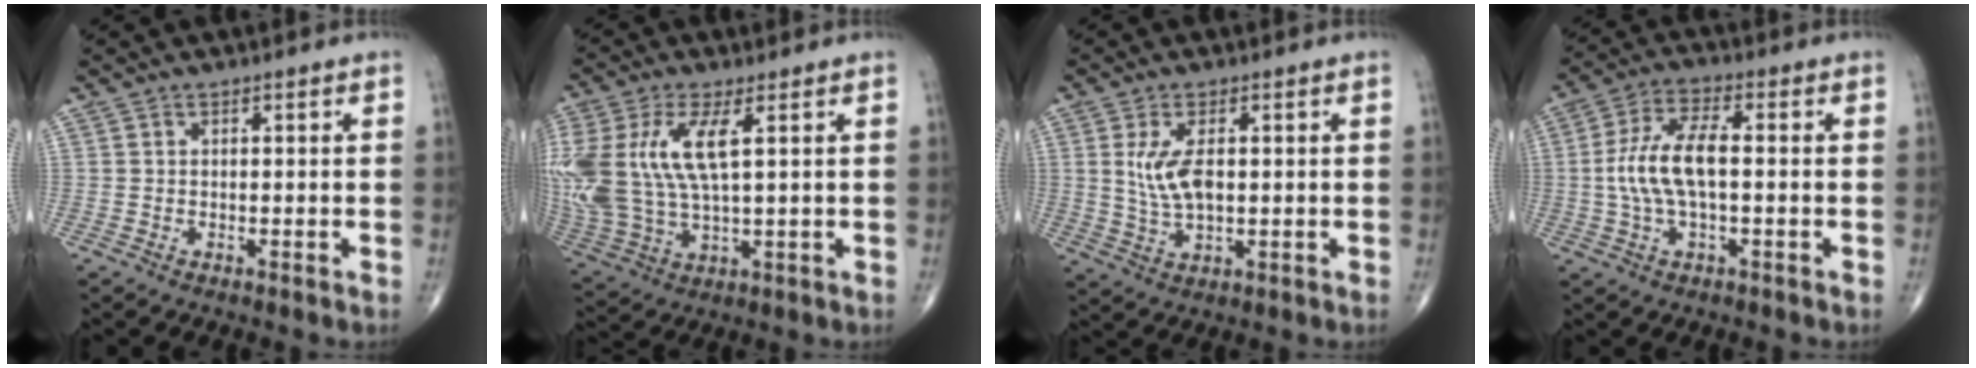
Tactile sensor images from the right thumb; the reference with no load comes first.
{"total": 18.2, "force": [4.2, 8.1, 15.8], "torque": [-0.381, -0.004, 0.085]}
{"total": 6.8, "force": [1.0, 3.3, 5.9], "torque": [-0.116, -0.005, 0.024]}
{"total": 10.0, "force": [-0.3, 4.0, 9.2], "torque": [-0.201, 0.022, -0.007]}